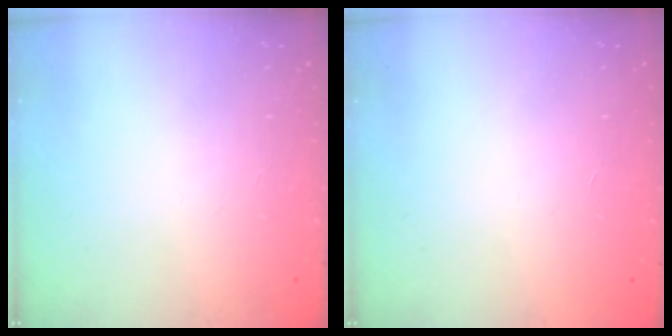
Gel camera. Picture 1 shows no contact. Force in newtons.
{"total": 1.7, "press": 1.7, "slide": 0.1}